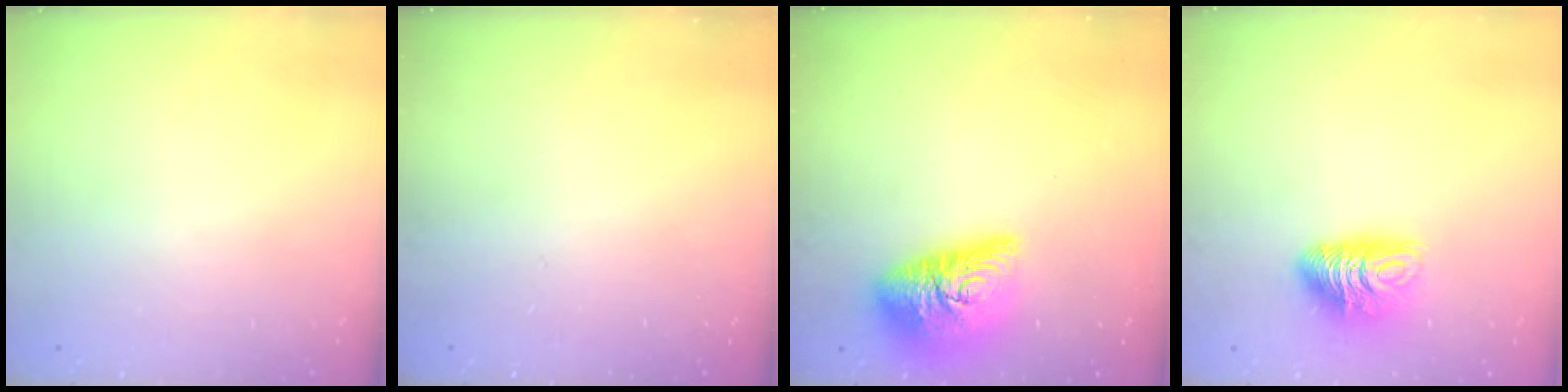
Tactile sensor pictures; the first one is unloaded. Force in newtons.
{"total": 0.0}
{"total": 16.5, "press": 16.4, "slide": 1.1}
{"total": 10.7, "press": 10.6, "slide": 0.7}